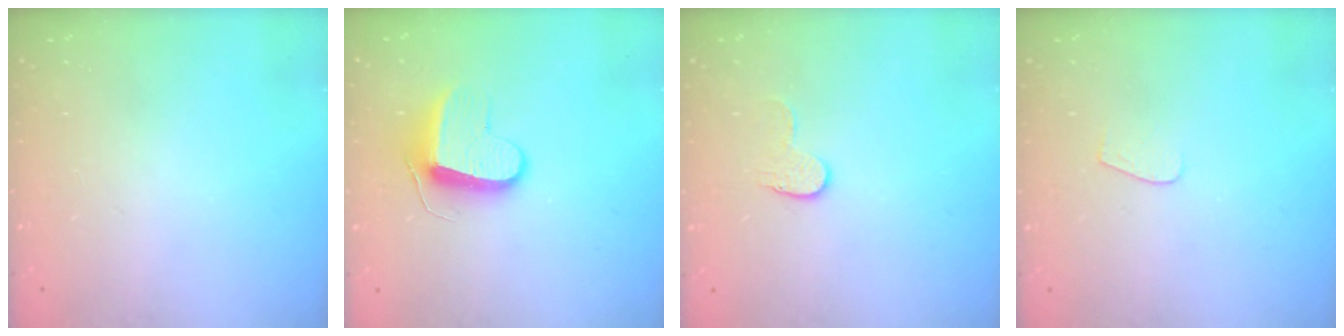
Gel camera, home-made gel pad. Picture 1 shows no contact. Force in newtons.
{"total": 9.6, "press": 9.6, "slide": 0.2}
{"total": 6.2, "press": 6.2, "slide": 0.4}
{"total": 3.7, "press": 3.7, "slide": 0.3}